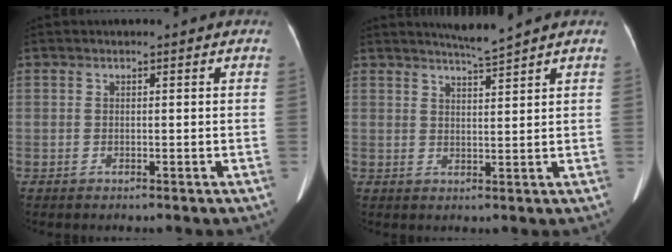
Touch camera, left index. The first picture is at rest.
{"total": 3.4, "force": [3.0, -1.3, 0.8], "torque": [-0.016, -0.011, 0.057]}